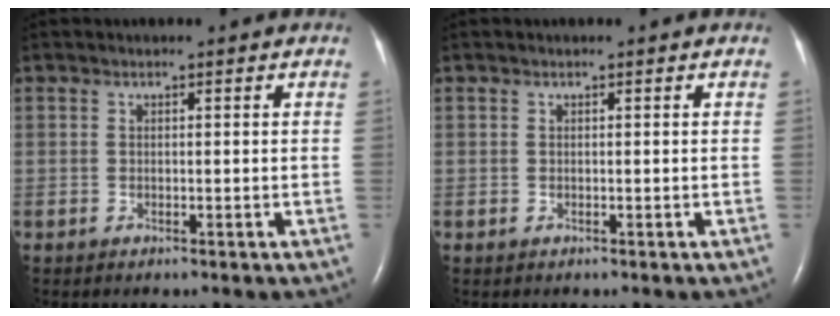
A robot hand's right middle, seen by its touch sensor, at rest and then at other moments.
{"total": 0.0}